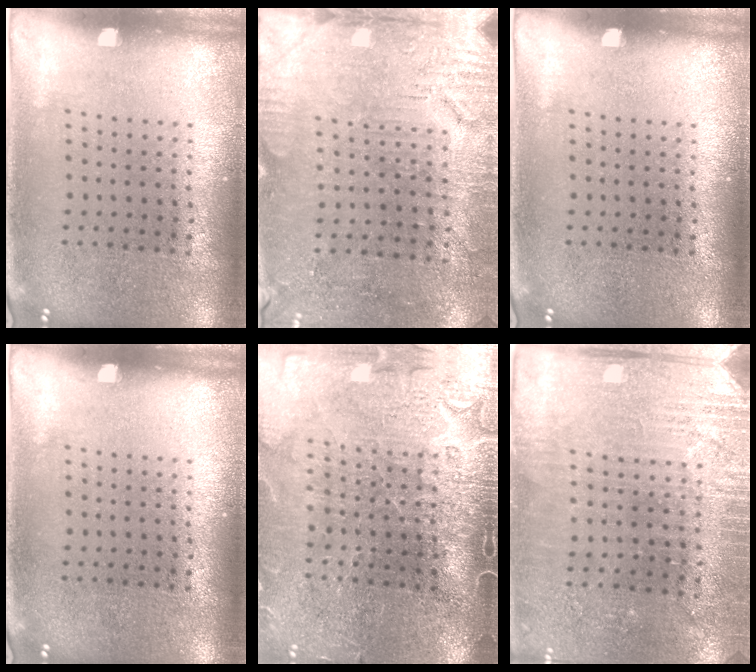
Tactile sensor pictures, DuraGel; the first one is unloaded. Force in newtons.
{"total": 3.0, "press": 2.9, "slide": 0.6}
{"total": 0.0}
{"total": 0.0}
{"total": 4.0, "press": 3.5, "slide": 1.9}
{"total": 2.9, "press": 2.9, "slide": 0.4}